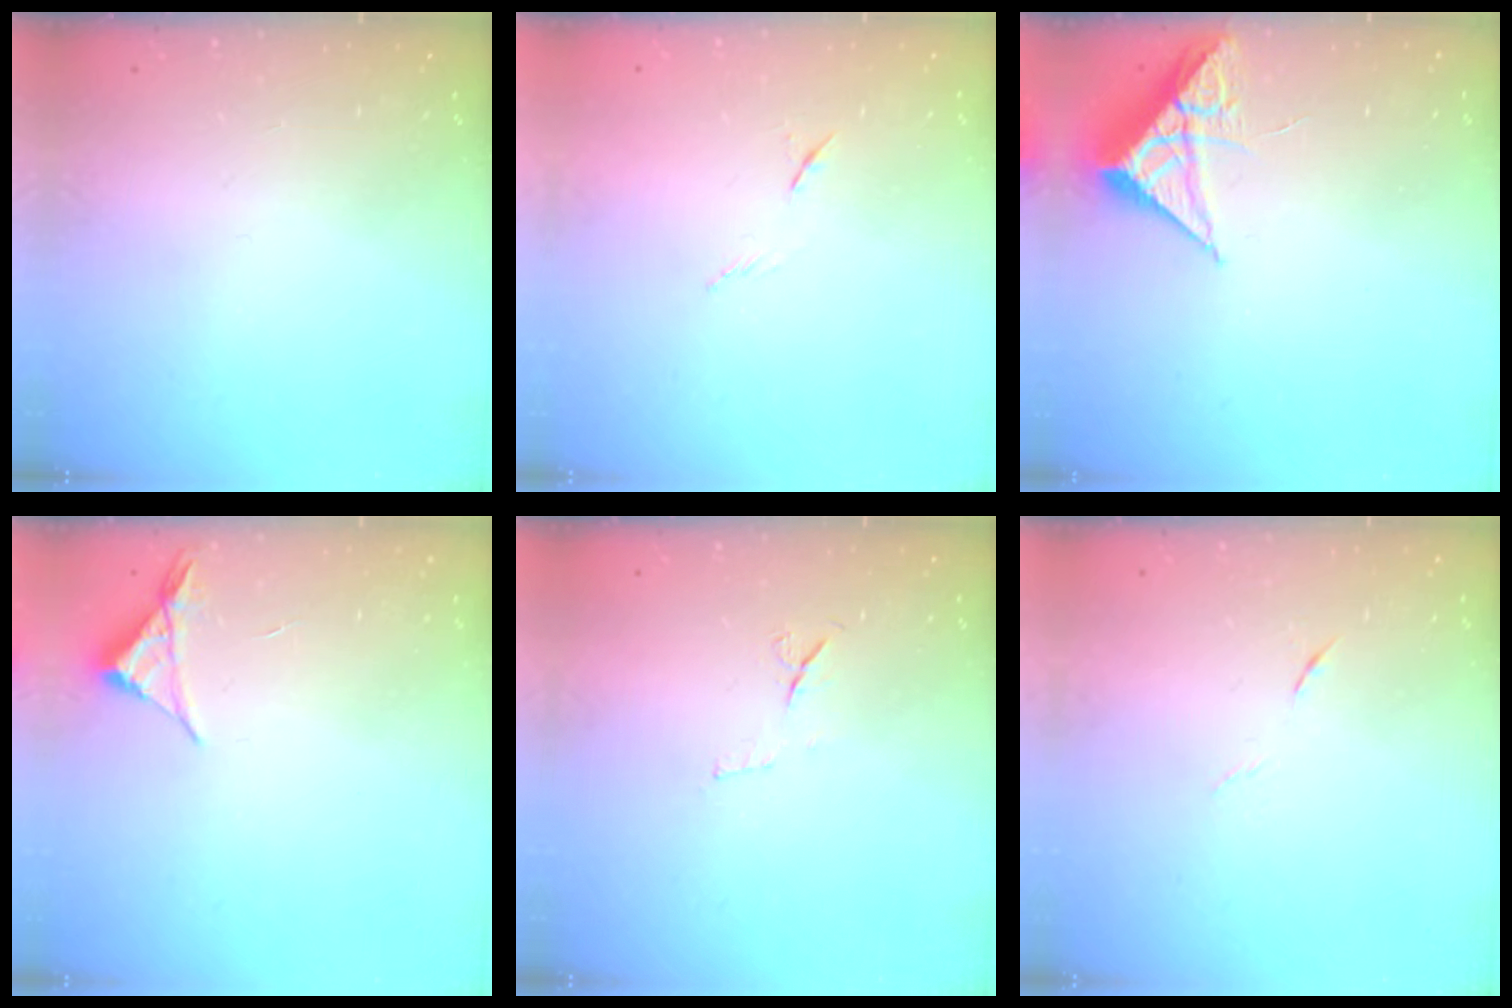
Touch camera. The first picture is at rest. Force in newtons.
{"total": 6.2, "press": 6.1, "slide": 0.9}
{"total": 7.0, "press": 7.0, "slide": 0.3}
{"total": 3.5, "press": 3.5, "slide": 0.6}
{"total": 6.2, "press": 6.2, "slide": 0.9}
{"total": 4.4, "press": 4.2, "slide": 1.3}